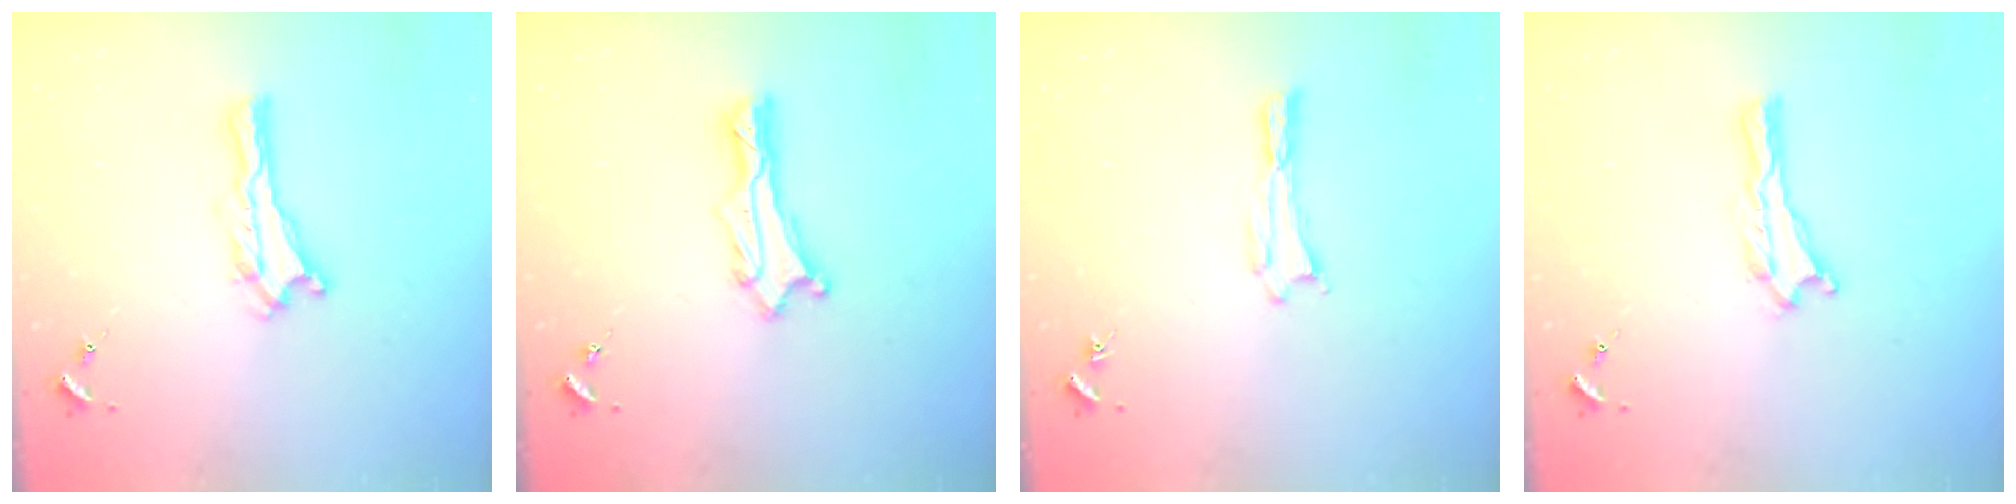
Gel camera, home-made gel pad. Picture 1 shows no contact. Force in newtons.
{"total": 1.3, "press": 1.3, "slide": 0.1}
{"total": 0.0}
{"total": 0.0}